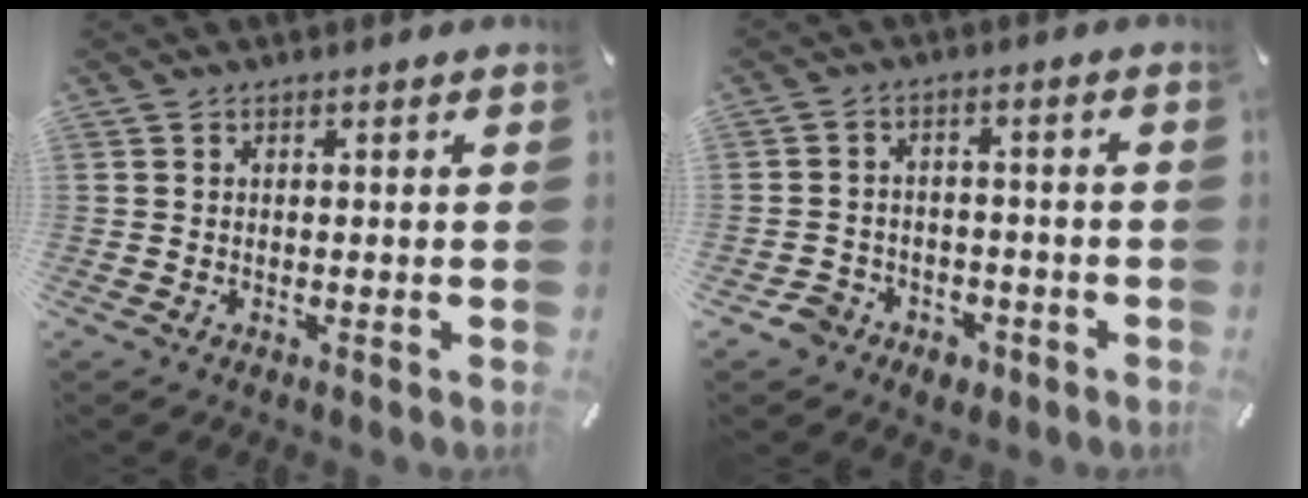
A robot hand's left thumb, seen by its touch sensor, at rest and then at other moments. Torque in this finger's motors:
{"motor_torque": [-0.33, 0.36, 0.00, 0.01, 0.00]}